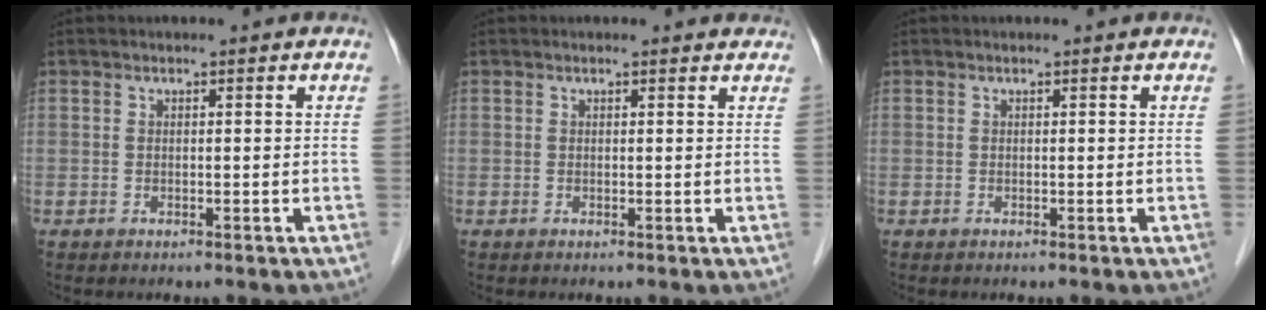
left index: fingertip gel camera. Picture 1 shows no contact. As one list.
[{"total": 2.6, "force": [2.4, 0.6, 0.7], "torque": [-0.013, 0.008, 0.017]}, {"total": 0.0}]